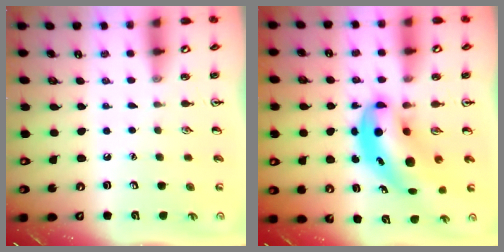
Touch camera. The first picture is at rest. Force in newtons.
{"total": 8.1, "press": 7.8, "slide": 2.0}